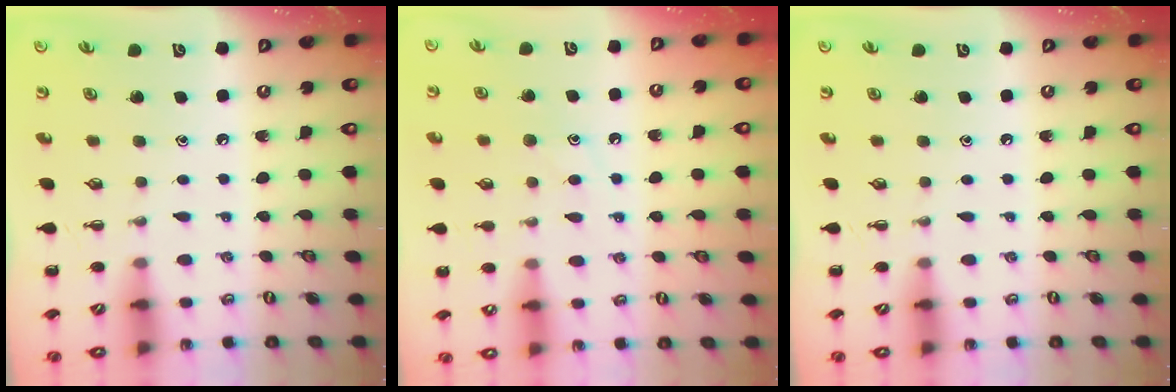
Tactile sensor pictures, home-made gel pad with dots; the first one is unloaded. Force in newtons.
{"total": 8.9, "press": 8.9, "slide": 1.1}
{"total": 0.0}